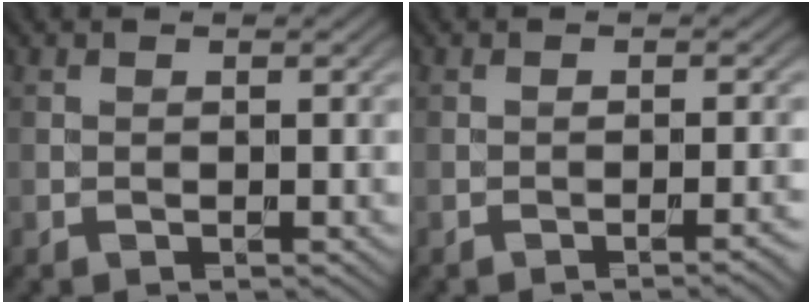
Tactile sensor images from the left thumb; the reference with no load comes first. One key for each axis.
{"total": 2.1, "fx": -1.0, "fy": 0.4, "fz": 1.7, "tx": -0.020, "ty": 0.006, "tz": -0.020}